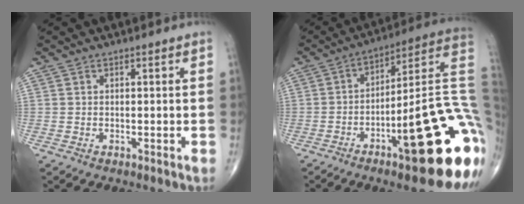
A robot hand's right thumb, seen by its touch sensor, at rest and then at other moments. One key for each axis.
{"total": 26.8, "fx": -7.5, "fy": 6.1, "fz": 25.0, "tx": -0.271, "ty": 0.030, "tz": -0.101}